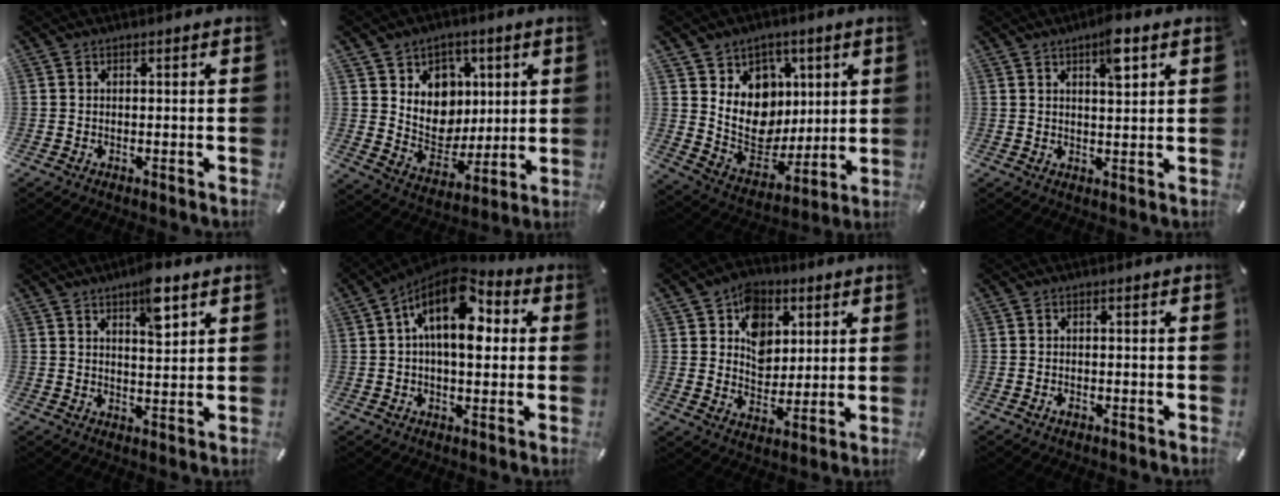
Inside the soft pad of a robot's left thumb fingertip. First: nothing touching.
{"total": 10.7, "force": [3.4, 9.9, 2.2], "torque": [-0.031, -0.043, 0.070]}
{"total": 13.6, "force": [3.0, 12.3, 4.9], "torque": [-0.063, -0.033, 0.069]}
{"total": 6.1, "force": [3.2, 1.9, 4.8], "torque": [-0.071, -0.008, 0.049]}
{"total": 8.0, "force": [5.1, 2.9, 5.5], "torque": [-0.071, -0.026, 0.082]}
{"total": 15.9, "force": [4.9, 8.5, 12.5], "torque": [-0.206, -0.029, 0.081]}
{"total": 10.1, "force": [3.7, 8.5, 4.2], "torque": [-0.061, -0.009, 0.066]}
{"total": 1.3, "force": [-0.6, 0.7, 0.8], "torque": [-0.017, 0.001, -0.012]}